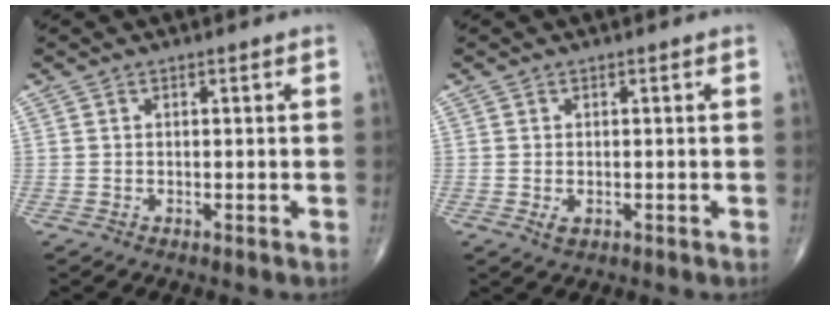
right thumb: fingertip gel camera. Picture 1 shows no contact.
{"total": 1.8, "force": [-0.5, 1.1, 1.3], "torque": [-0.018, -0.002, -0.006]}